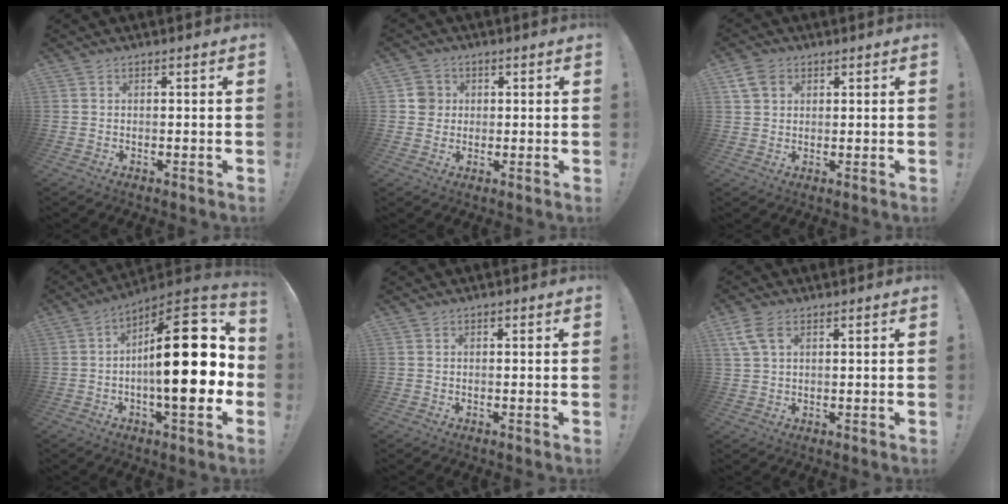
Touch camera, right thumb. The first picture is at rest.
{"total": 5.4, "force": [0.8, 5.1, 1.4], "torque": [-0.015, 0.008, 0.019]}
{"total": 6.0, "force": [3.0, 4.3, 3.0], "torque": [-0.051, -0.002, 0.060]}
{"total": 25.9, "force": [0.2, 9.2, 24.2], "torque": [-0.357, -0.003, 0.004]}
{"total": 0.0}
{"total": 6.1, "force": [2.8, 3.3, 4.3], "torque": [-0.086, -0.002, 0.055]}